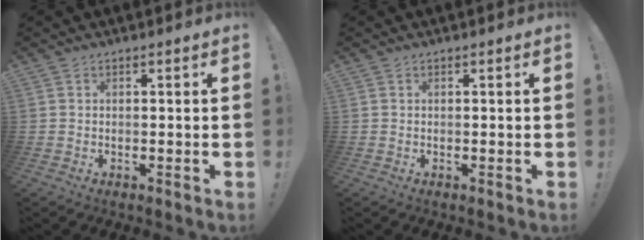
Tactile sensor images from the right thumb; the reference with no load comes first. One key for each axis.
{"total": 0.0}